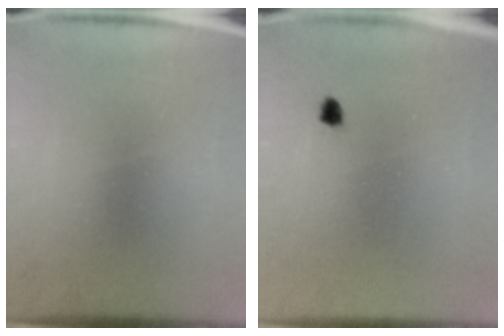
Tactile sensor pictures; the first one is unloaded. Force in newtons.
{"total": 1.0}